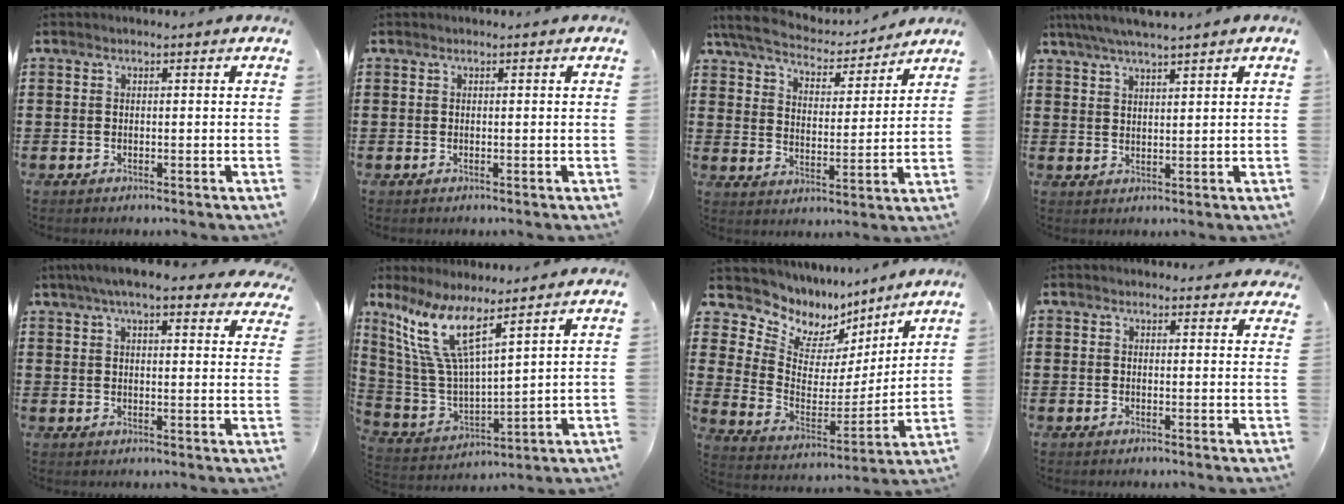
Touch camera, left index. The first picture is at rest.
{"total": 0.0}
{"total": 6.0, "force": [5.7, 0.9, 1.6], "torque": [-0.061, -0.034, 0.096]}
{"total": 3.8, "force": [3.2, -0.1, 1.9], "torque": [-0.043, -0.005, 0.059]}
{"total": 6.8, "force": [5.6, 1.0, 3.7], "torque": [-0.087, -0.006, 0.101]}
{"total": 11.2, "force": [7.3, 2.1, 8.2], "torque": [-0.196, -0.042, 0.128]}
{"total": 6.3, "force": [5.0, 3.8, 0.3], "torque": [-0.051, -0.046, 0.088]}
{"total": 1.6, "force": [1.5, 0.5, 0.2], "torque": [-0.008, 0.004, 0.030]}